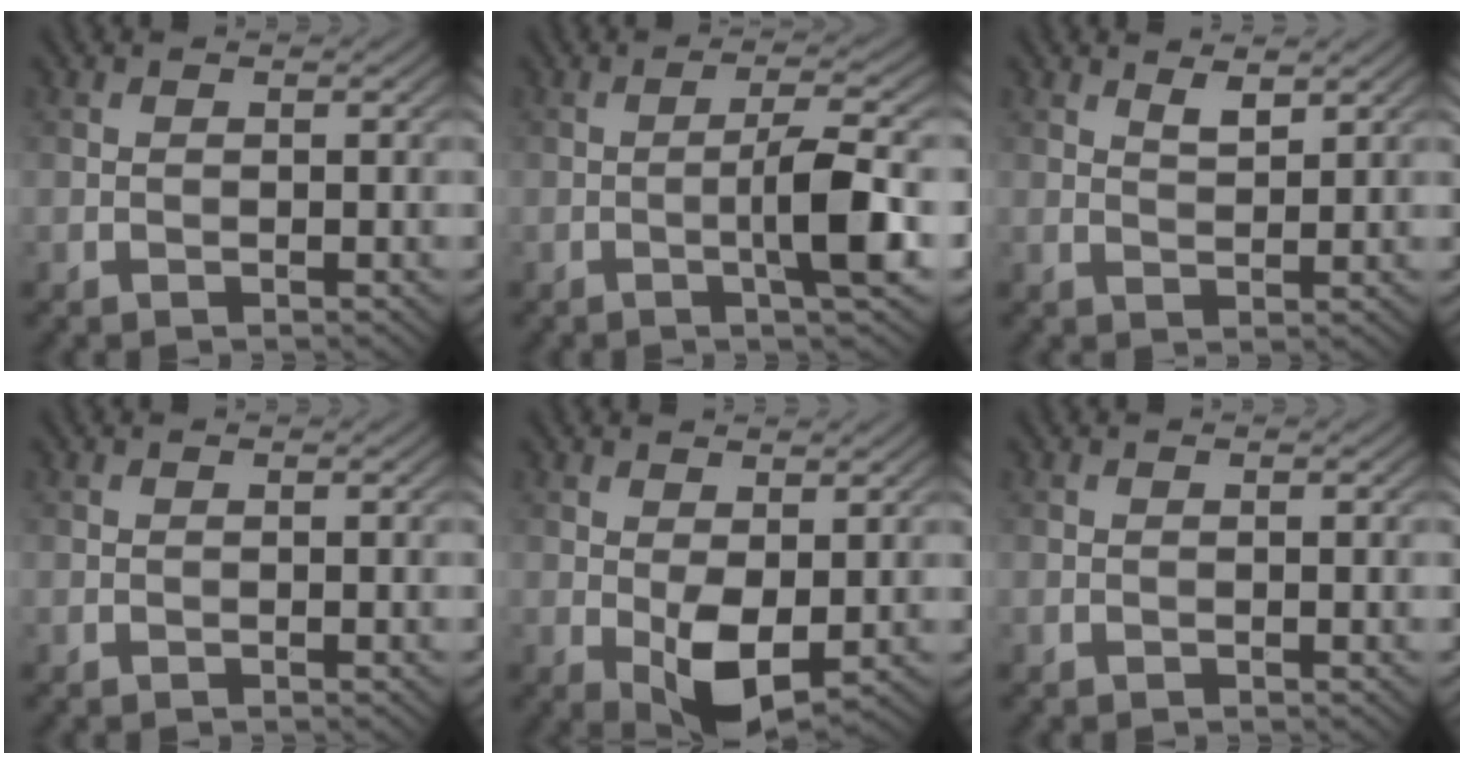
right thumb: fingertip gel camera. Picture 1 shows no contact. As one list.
[{"total": 6.4, "force": [-1.3, 0.6, 6.2], "torque": [-0.106, 0.013, -0.030]}, {"total": 2.3, "force": [1.7, 0.6, 1.4], "torque": [-0.029, -0.004, 0.034]}, {"total": 0.0}, {"total": 5.5, "force": [-0.3, 2.8, 4.7], "torque": [-0.092, -0.005, 0.000]}, {"total": 0.0}]